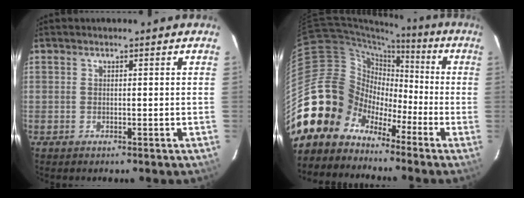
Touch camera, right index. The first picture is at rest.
{"total": 14.0, "force": [-8.7, 10.8, 1.8], "torque": [-0.069, 0.044, -0.174]}